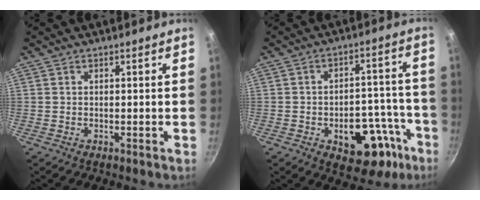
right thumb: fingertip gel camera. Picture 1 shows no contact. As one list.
[{"total": 16.5, "force": [-7.4, 9.6, 11.2], "torque": [-0.079, 0.051, -0.089]}]